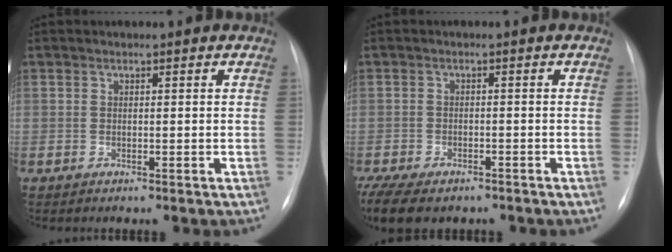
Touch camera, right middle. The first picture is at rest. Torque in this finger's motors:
{"motor_torque": [0.78, -0.82, 0.12, 0.05]}